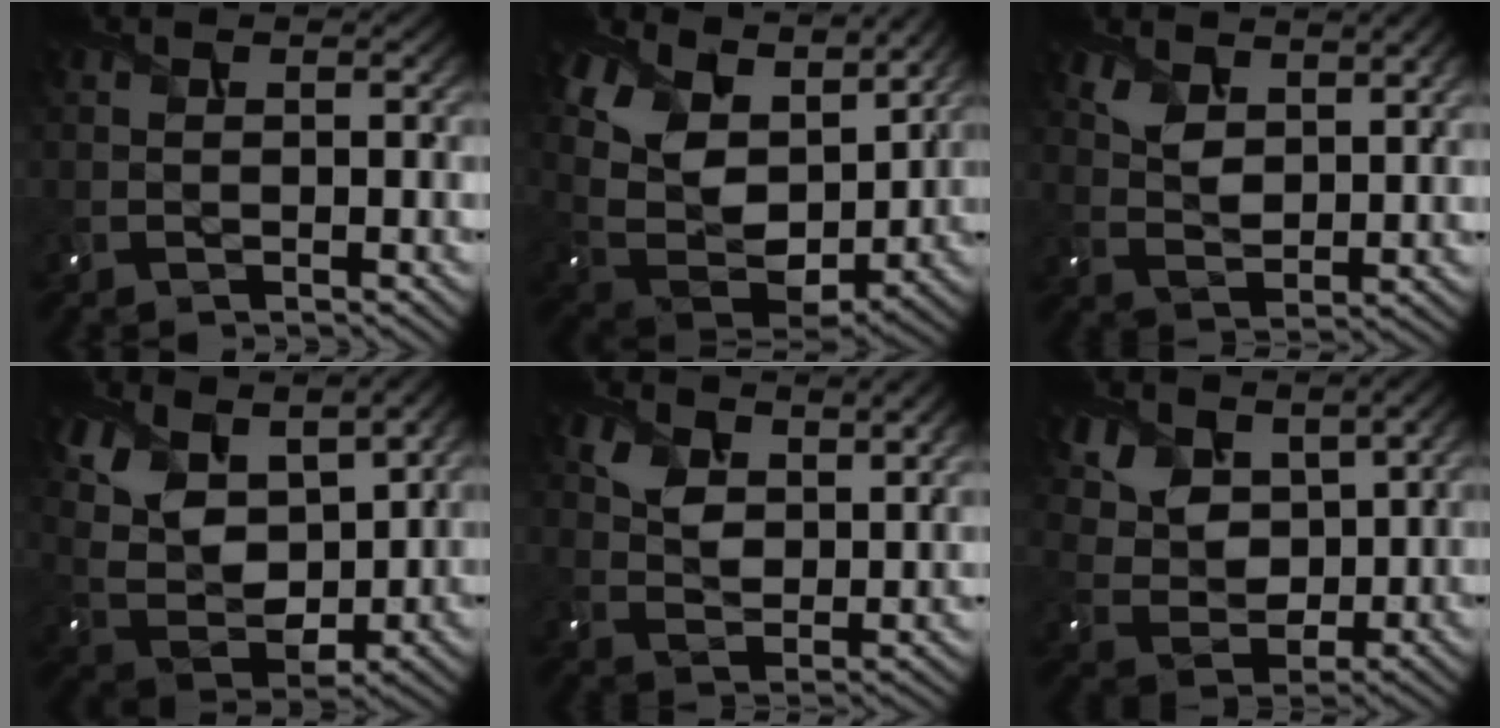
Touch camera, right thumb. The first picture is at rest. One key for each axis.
{"total": 15.2, "fx": 10.0, "fy": 8.4, "fz": 7.9, "tx": -0.225, "ty": 0.043, "tz": 0.169}
{"total": 6.3, "fx": 4.0, "fy": 3.0, "fz": 3.8, "tx": -0.091, "ty": -0.004, "tz": 0.078}
{"total": 12.3, "fx": 6.0, "fy": 6.9, "fz": 8.2, "tx": -0.218, "ty": 0.010, "tz": 0.109}
{"total": 8.1, "fx": 5.4, "fy": 4.1, "fz": 4.5, "tx": -0.106, "ty": -0.004, "tz": 0.097}
{"total": 7.7, "fx": 4.1, "fy": 5.1, "fz": 4.1, "tx": -0.123, "ty": -0.016, "tz": 0.082}